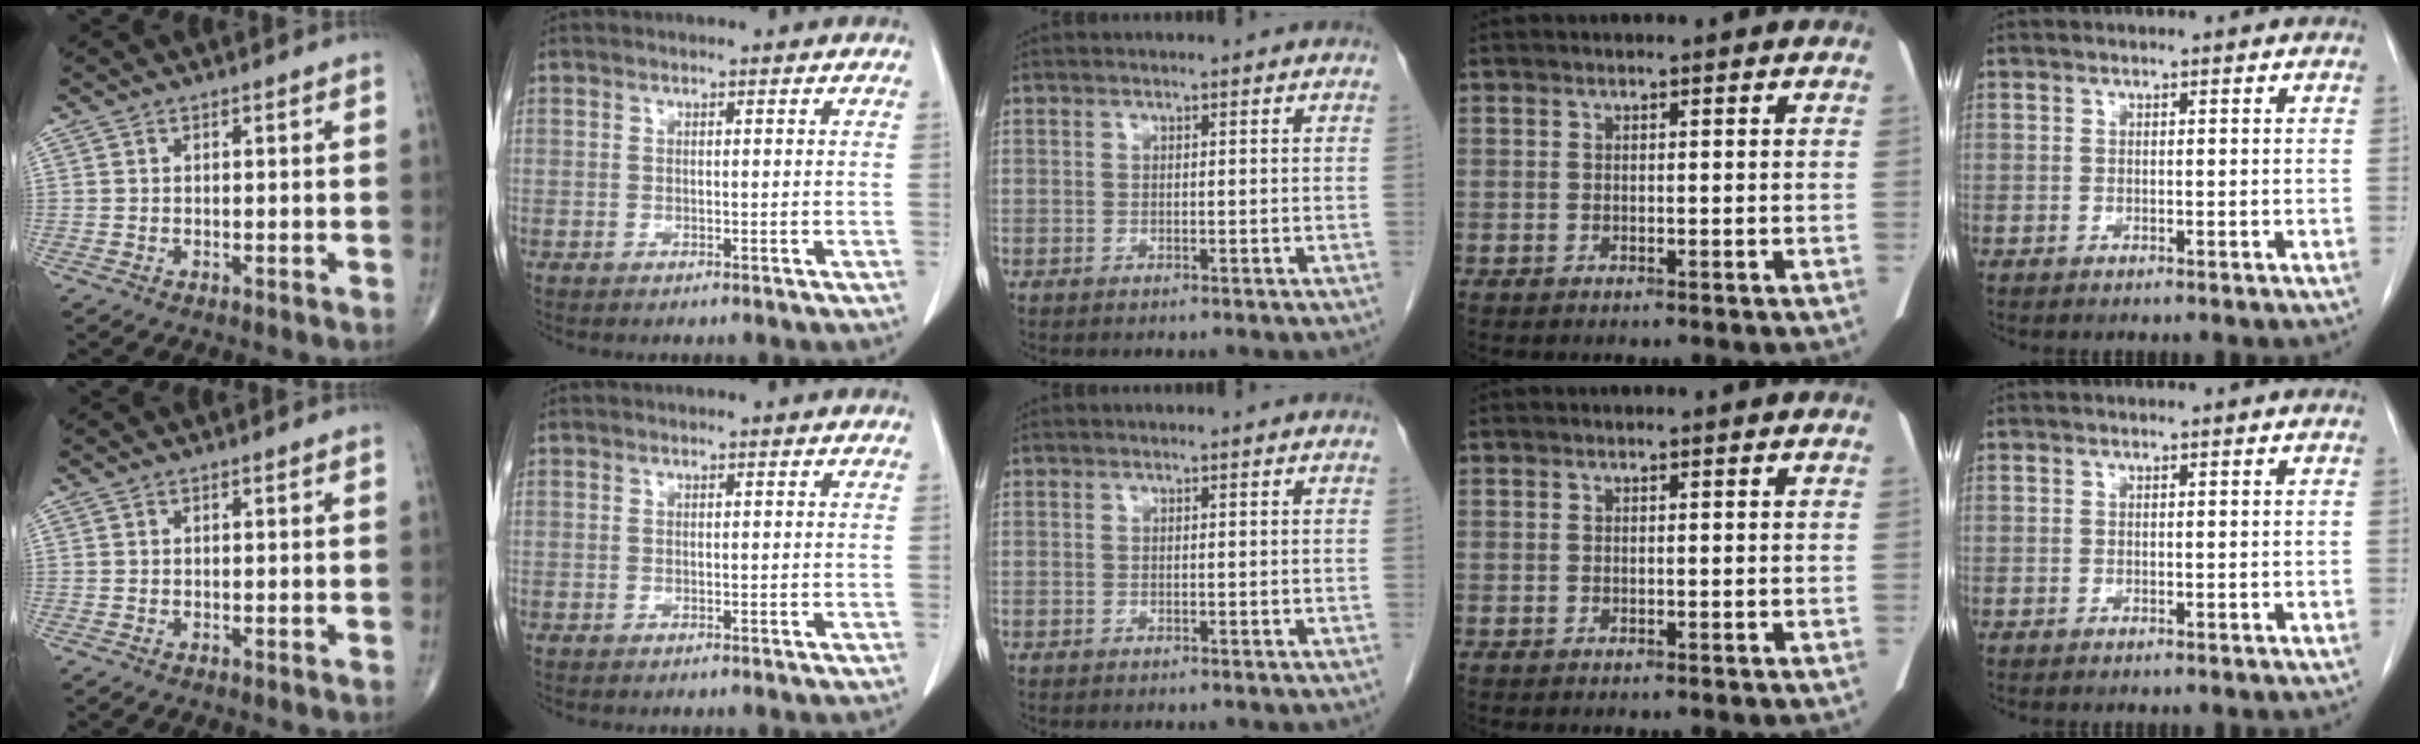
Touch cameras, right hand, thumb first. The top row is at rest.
{}